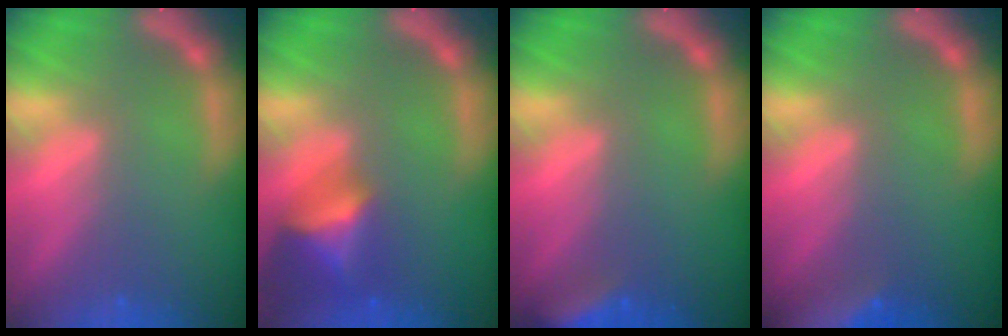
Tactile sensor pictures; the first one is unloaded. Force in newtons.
{"total": 5.5}
{"total": 4.4}
{"total": 10.0}